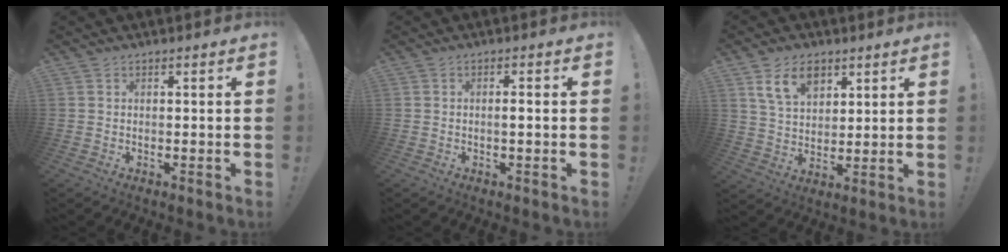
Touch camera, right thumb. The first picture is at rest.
{"total": 1.7, "force": [-0.3, 0.1, 1.6], "torque": [-0.027, 0.001, -0.008]}
{"total": 11.3, "force": [6.4, 7.4, 5.6], "torque": [-0.086, -0.024, 0.122]}